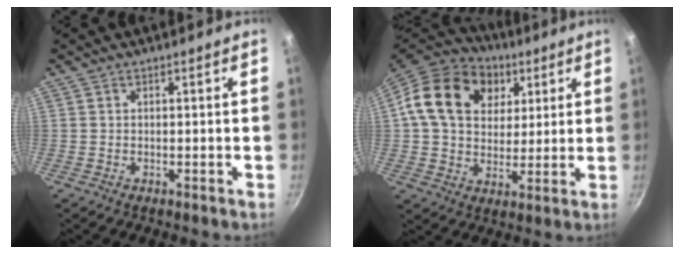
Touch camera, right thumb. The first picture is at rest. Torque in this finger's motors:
{"motor_torque": [0.60, 0.92, 0.71, -0.61, 0.13]}